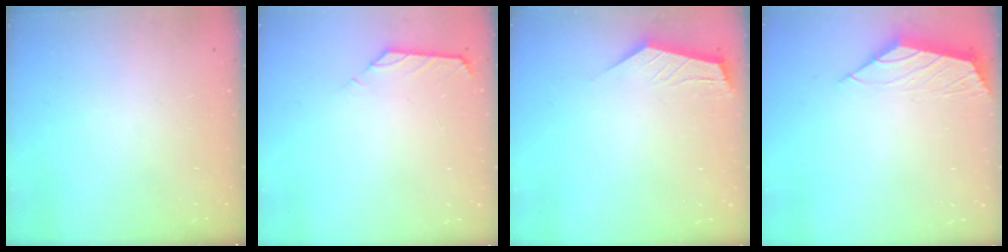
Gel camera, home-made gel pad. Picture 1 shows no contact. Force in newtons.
{"total": 1.5, "press": 1.4, "slide": 0.6}
{"total": 2.3, "press": 2.3, "slide": 0.3}
{"total": 2.0, "press": 2.0, "slide": 0.5}